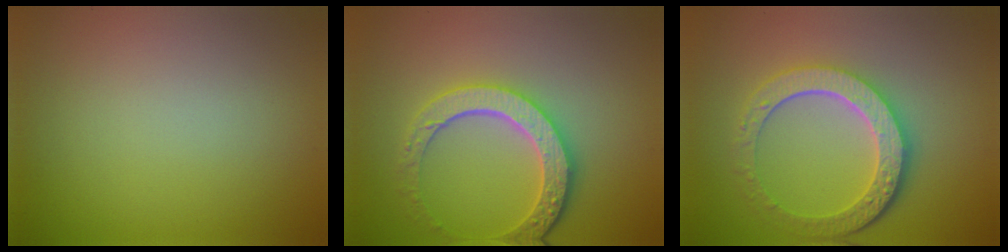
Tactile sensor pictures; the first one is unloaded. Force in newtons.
{"total": 5.2, "press": 4.2, "slide": 2.9}
{"total": 6.2, "press": 4.6, "slide": 4.1}